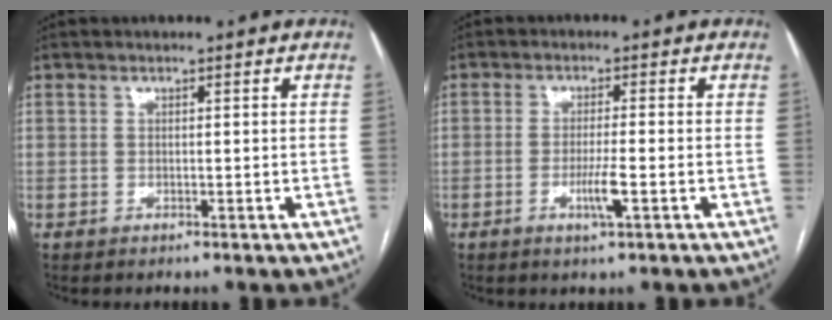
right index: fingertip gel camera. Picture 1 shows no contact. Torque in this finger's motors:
{"motor_torque": [1.19, -0.39, 0.54, 0.08]}